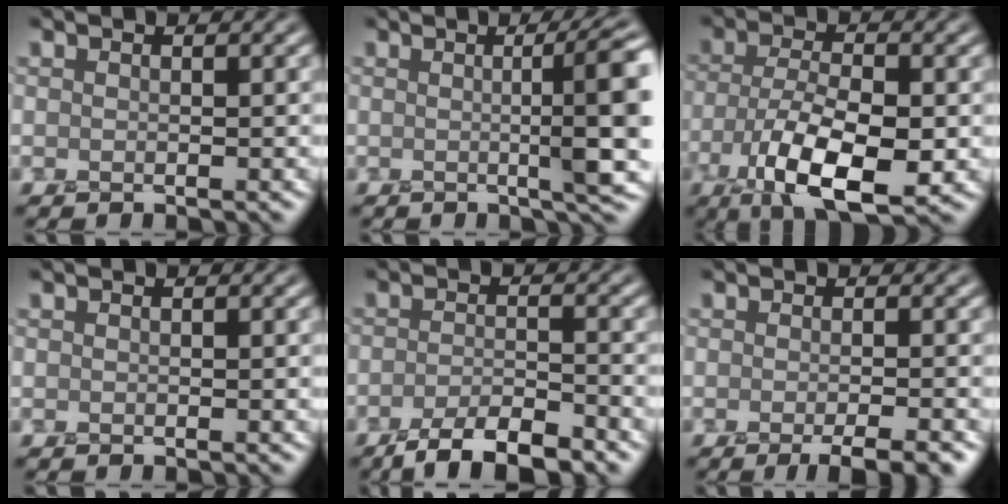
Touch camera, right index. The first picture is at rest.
{"total": 7.5, "force": [0.3, 1.4, 7.4], "torque": [-0.083, 0.009, 0.006]}
{"total": 8.5, "force": [-3.5, 3.5, 6.9], "torque": [-0.135, -0.012, -0.063]}
{"total": 0.0}
{"total": 4.7, "force": [-3.7, 1.0, 2.7], "torque": [-0.047, 0.000, -0.069]}
{"total": 3.5, "force": [-1.6, 0.6, 3.0], "torque": [-0.029, -0.003, -0.026]}